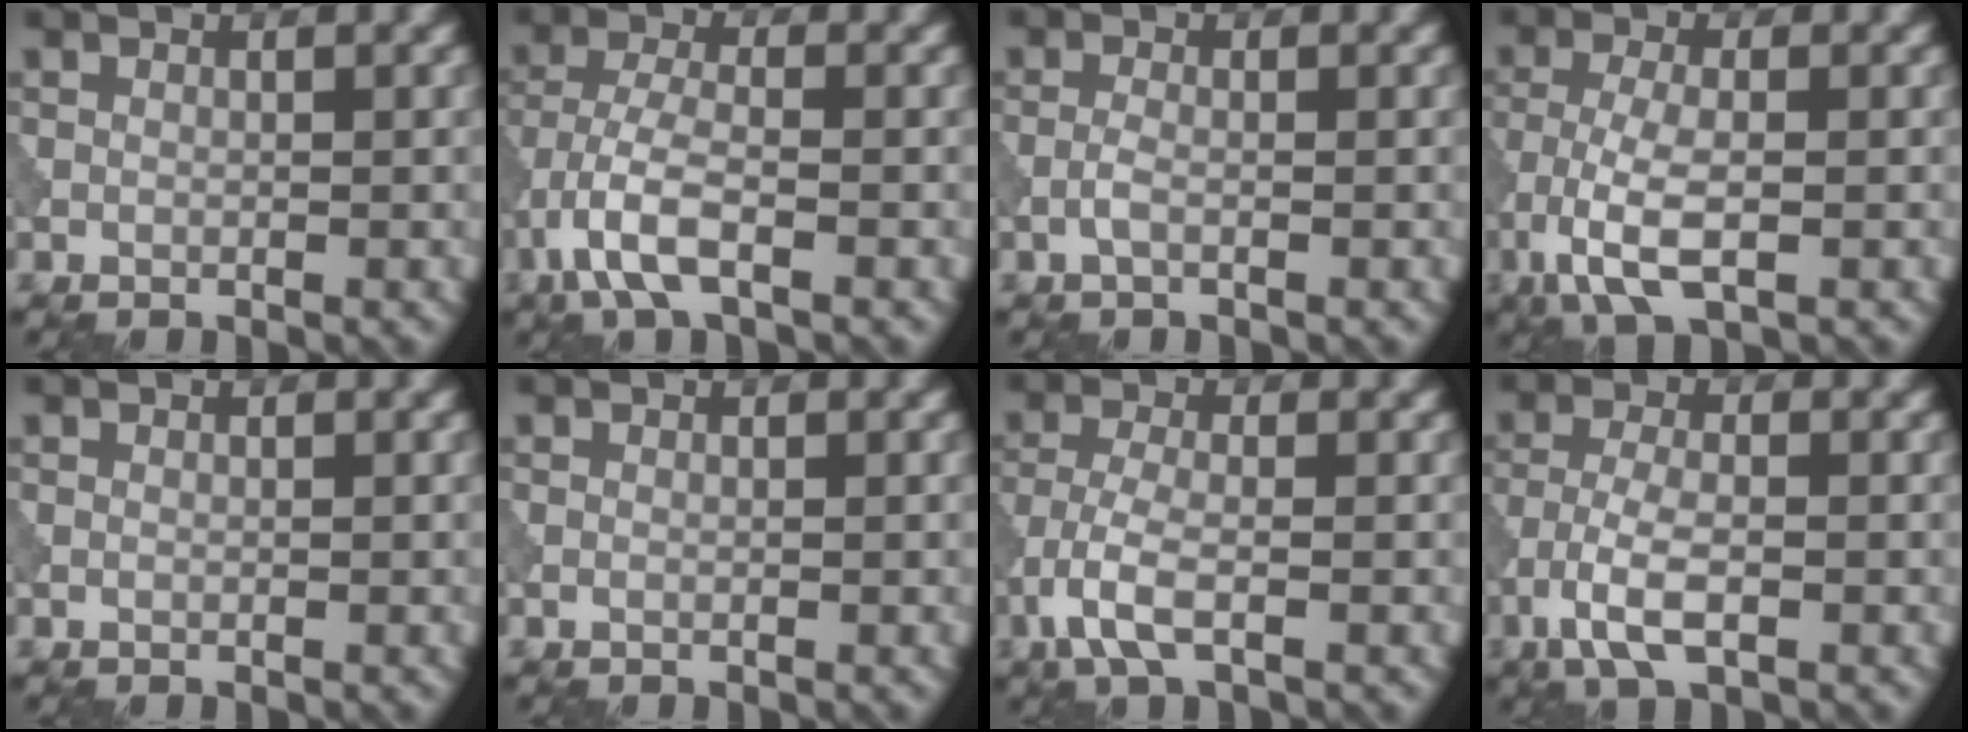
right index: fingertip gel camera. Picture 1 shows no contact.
{"total": 5.1, "force": [-2.7, 1.8, 4.0], "torque": [-0.094, -0.003, -0.063]}
{"total": 1.2, "force": [-0.5, 0.3, 1.0], "torque": [-0.025, 0.004, -0.014]}
{"total": 5.3, "force": [-2.2, 1.9, 4.4], "torque": [-0.099, -0.003, -0.049]}
{"total": 0.0}
{"total": 0.0}
{"total": 3.8, "force": [-1.9, 1.2, 3.1], "torque": [-0.073, -0.001, -0.045]}
{"total": 4.3, "force": [-2.0, 1.5, 3.5], "torque": [-0.076, 0.000, -0.042]}